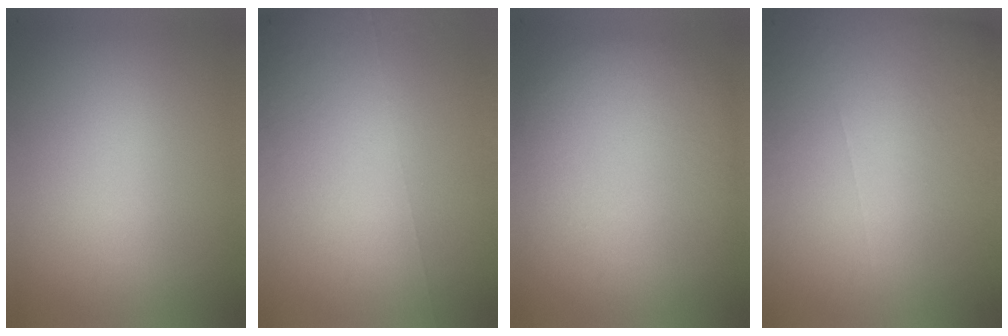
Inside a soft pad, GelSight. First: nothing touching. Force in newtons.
{"total": 4.4}
{"total": 2.2}
{"total": 5.7}